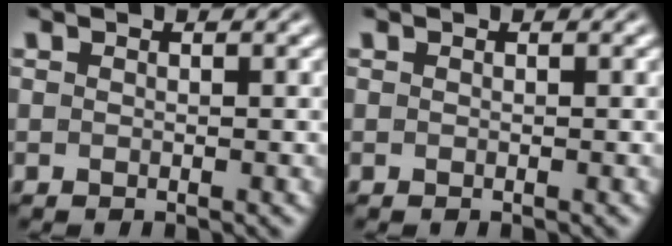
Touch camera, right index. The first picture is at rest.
{"total": 0.0}